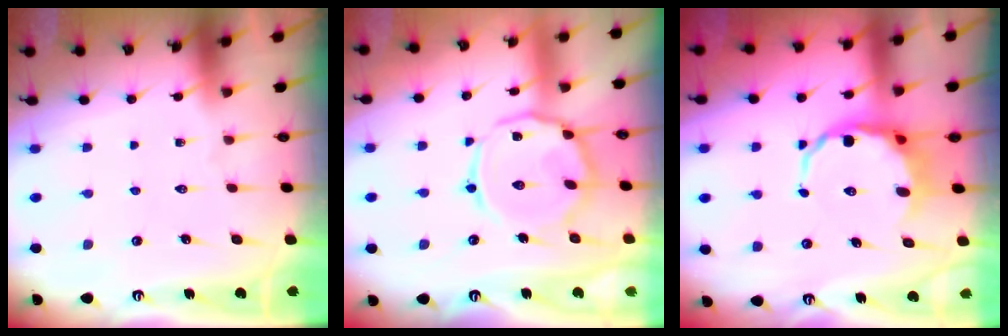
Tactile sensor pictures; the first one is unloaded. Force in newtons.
{"total": 13.6, "press": 13.5, "slide": 1.1}
{"total": 8.6, "press": 8.3, "slide": 2.2}